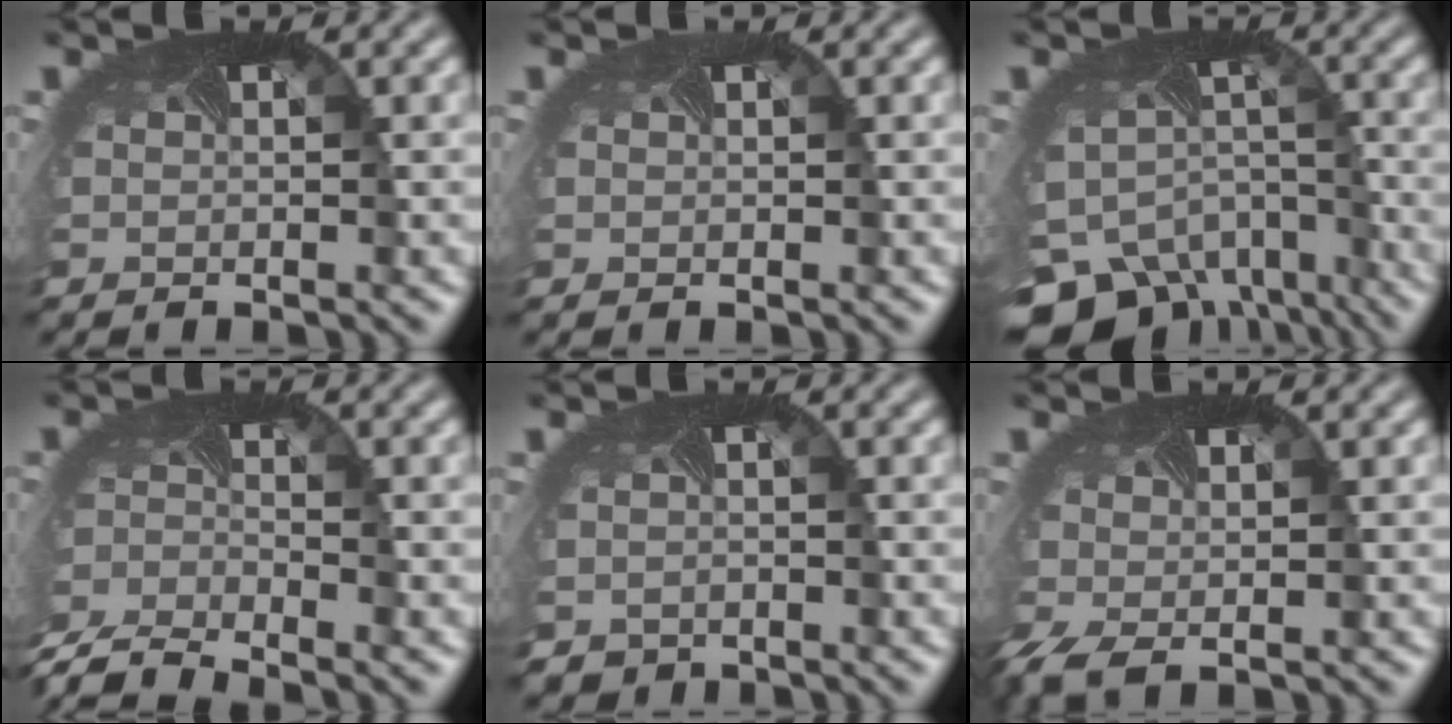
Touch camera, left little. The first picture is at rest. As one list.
[{"total": 0.0}, {"total": 13.7, "force": [-9.4, 8.4, 5.3], "torque": [-0.128, -0.065, -0.105]}, {"total": 6.7, "force": [-6.4, 1.2, 1.9], "torque": [-0.059, -0.036, -0.120]}, {"total": 1.2, "force": [-1.0, 0.8, -0.1], "torque": [0.003, -0.013, -0.015]}, {"total": 2.7, "force": [-1.3, 0.8, 2.1], "torque": [-0.072, -0.012, -0.026]}]